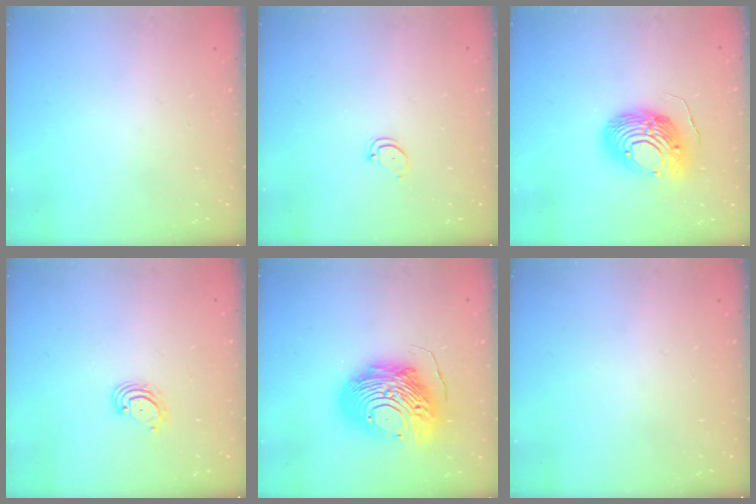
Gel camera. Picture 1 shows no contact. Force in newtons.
{"total": 2.4, "press": 2.4, "slide": 0.2}
{"total": 13.7, "press": 13.7, "slide": 1.2}
{"total": 2.9, "press": 2.9, "slide": 0.4}
{"total": 19.8, "press": 19.7, "slide": 1.9}
{"total": 0.0}